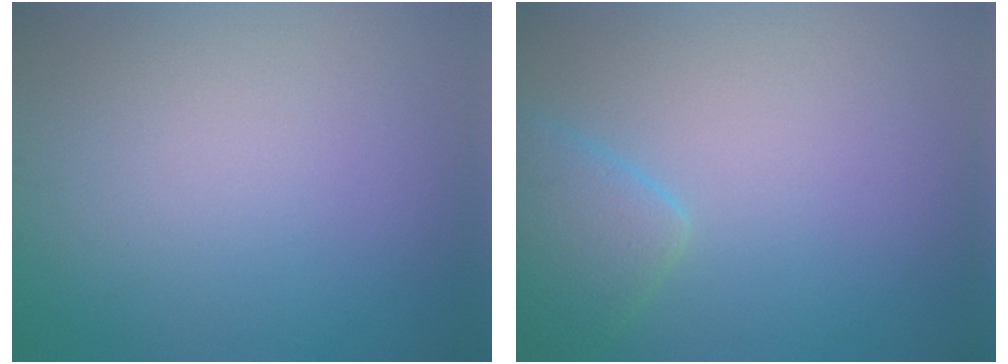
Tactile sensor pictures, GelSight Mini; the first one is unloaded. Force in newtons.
{"total": 3.3, "press": 3.3, "slide": 0.3}